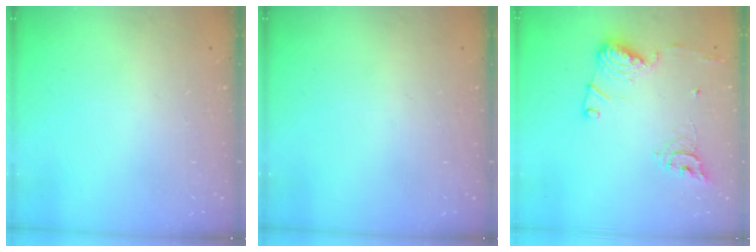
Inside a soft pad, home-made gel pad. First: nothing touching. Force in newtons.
{"total": 0.0}
{"total": 15.3, "press": 15.2, "slide": 1.4}